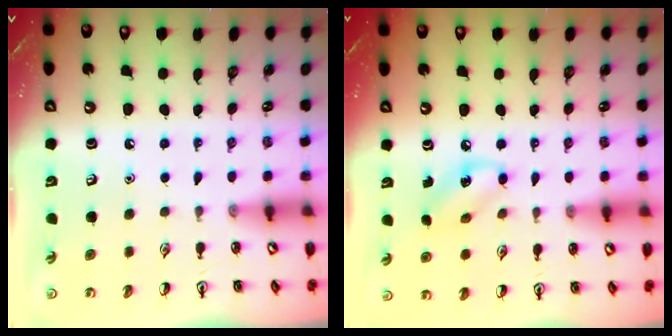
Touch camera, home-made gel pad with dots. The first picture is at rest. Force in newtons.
{"total": 5.7, "press": 5.6, "slide": 0.6}